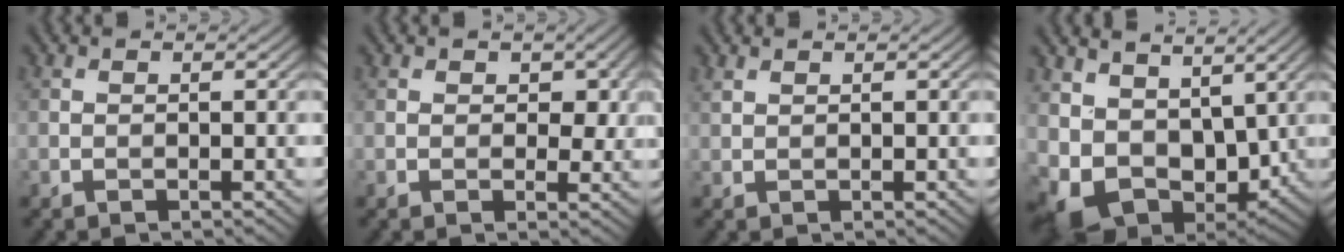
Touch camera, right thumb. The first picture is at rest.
{"total": 3.0, "force": [0.8, 2.1, 1.9], "torque": [-0.032, -0.006, 0.007]}
{"total": 0.8, "force": [0.7, 0.2, 0.3], "torque": [-0.014, 0.003, 0.019]}
{"total": 9.9, "force": [3.1, 6.6, 6.6], "torque": [-0.161, -0.021, 0.071]}